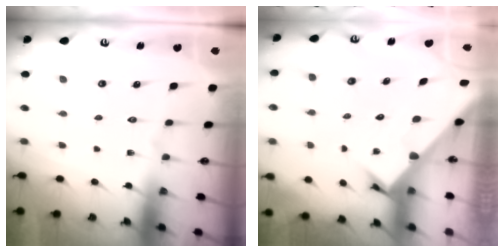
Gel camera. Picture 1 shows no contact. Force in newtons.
{"total": 2.7, "press": 2.7, "slide": 0.3}